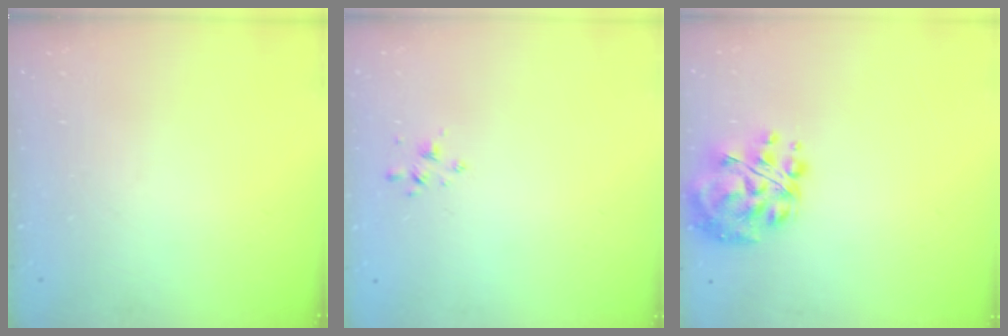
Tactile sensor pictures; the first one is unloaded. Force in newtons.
{"total": 1.9, "press": 1.8, "slide": 0.7}
{"total": 12.6, "press": 12.1, "slide": 3.3}